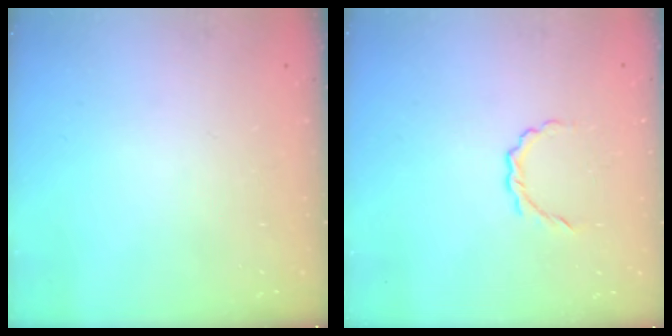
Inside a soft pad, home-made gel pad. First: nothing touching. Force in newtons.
{"total": 3.6, "press": 3.4, "slide": 1.2}